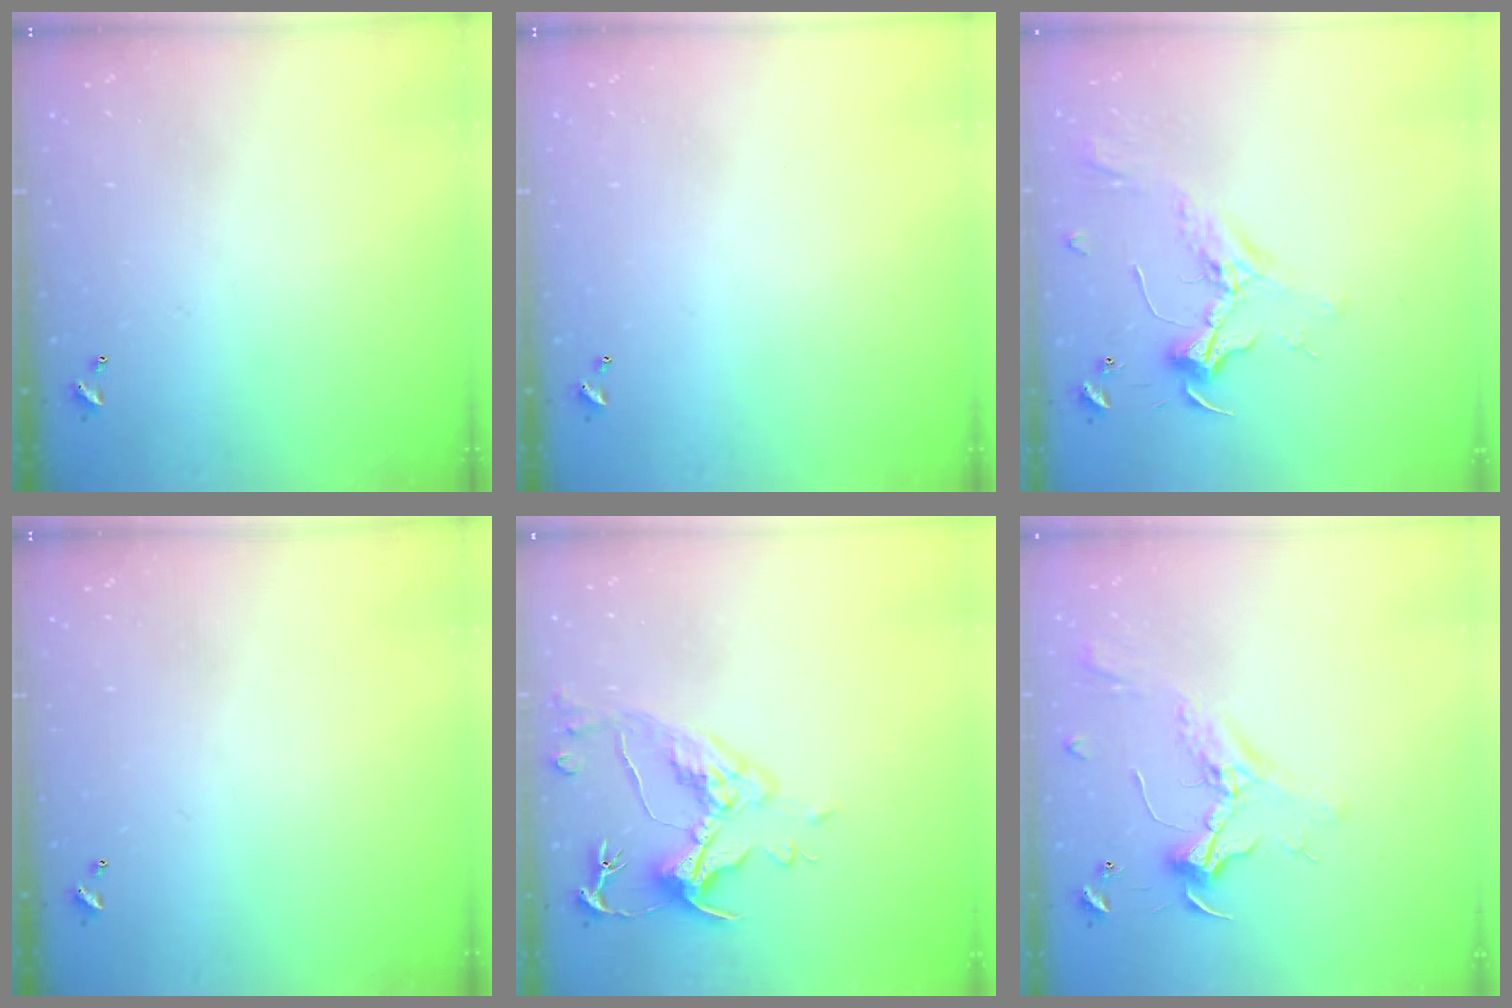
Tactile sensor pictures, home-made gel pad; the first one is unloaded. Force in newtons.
{"total": 0.0}
{"total": 2.3, "press": 2.2, "slide": 0.7}
{"total": 0.0}
{"total": 6.6, "press": 6.5, "slide": 1.5}
{"total": 2.4, "press": 2.3, "slide": 0.8}